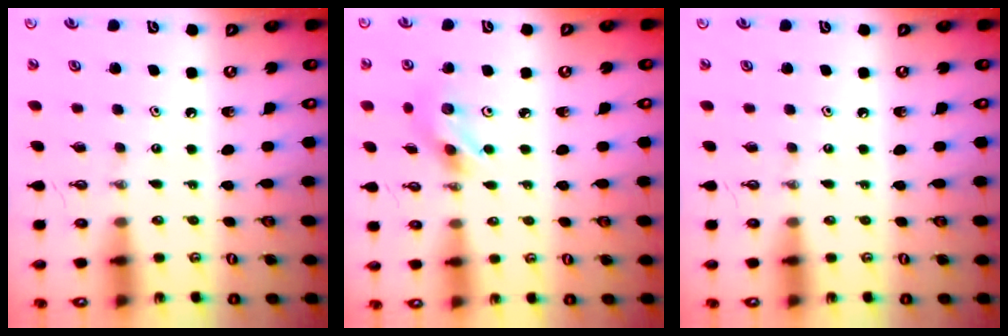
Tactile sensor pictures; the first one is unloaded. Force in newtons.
{"total": 5.7, "press": 5.7, "slide": 0.2}
{"total": 0.0}